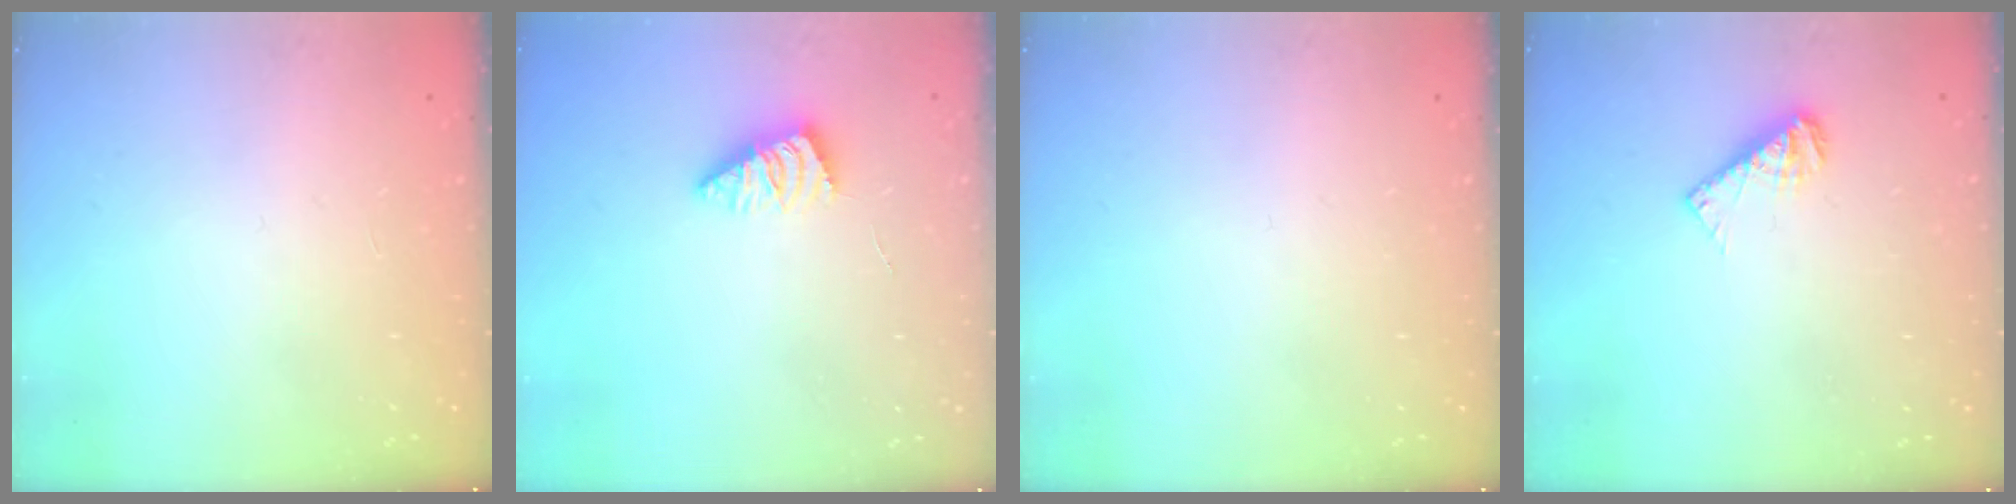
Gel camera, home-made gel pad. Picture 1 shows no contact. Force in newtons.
{"total": 2.9, "press": 2.8, "slide": 0.6}
{"total": 0.0}
{"total": 6.5, "press": 6.5, "slide": 0.5}